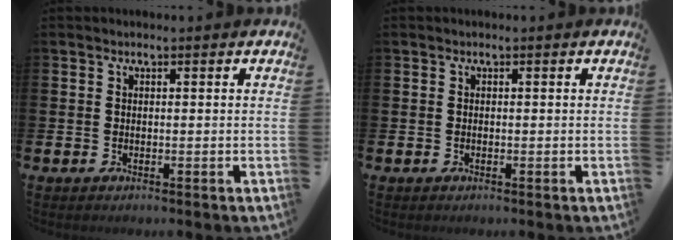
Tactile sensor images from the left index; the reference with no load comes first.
{"total": 0.0}